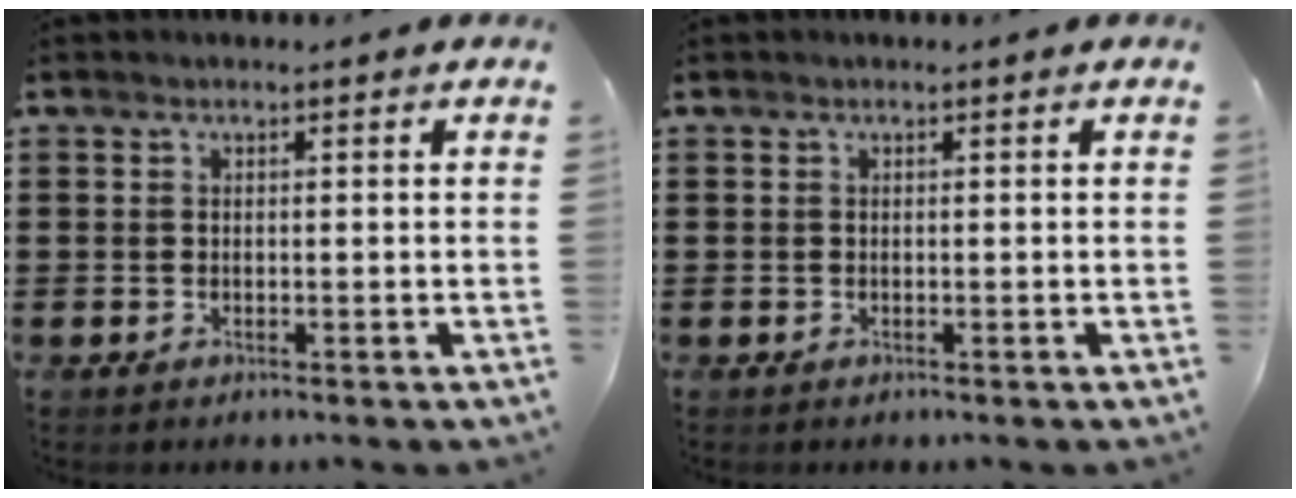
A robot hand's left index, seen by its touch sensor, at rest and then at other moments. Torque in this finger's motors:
{"motor_torque": [0.00, 0.00, 0.00, 0.00]}